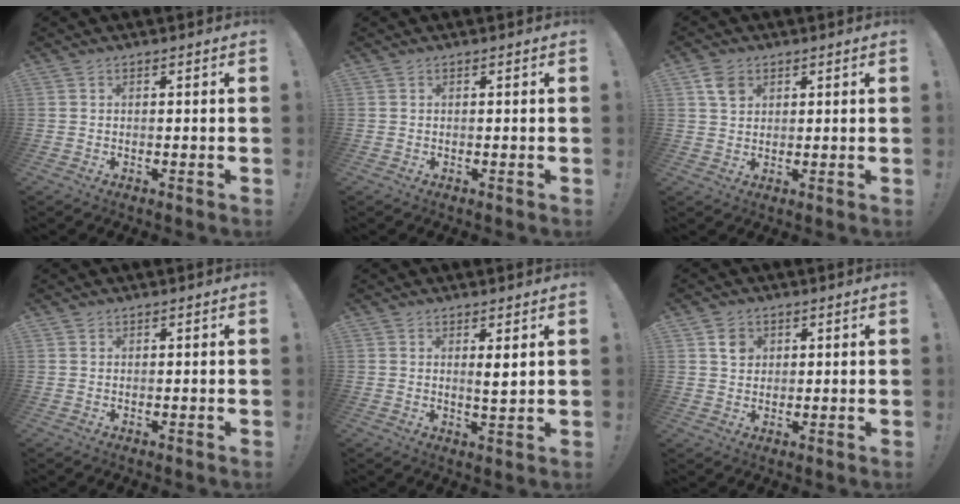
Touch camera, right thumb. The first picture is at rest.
{"total": 0.0}
{"total": 4.5, "force": [2.3, 3.4, 1.7], "torque": [-0.023, -0.004, 0.045]}
{"total": 0.7, "force": [0.5, 0.5, 0.0], "torque": [0.006, -0.004, 0.010]}
{"total": 3.2, "force": [1.6, 0.2, 2.8], "torque": [-0.038, -0.017, 0.021]}
{"total": 4.4, "force": [1.8, 3.9, 0.6], "torque": [0.010, -0.009, 0.029]}